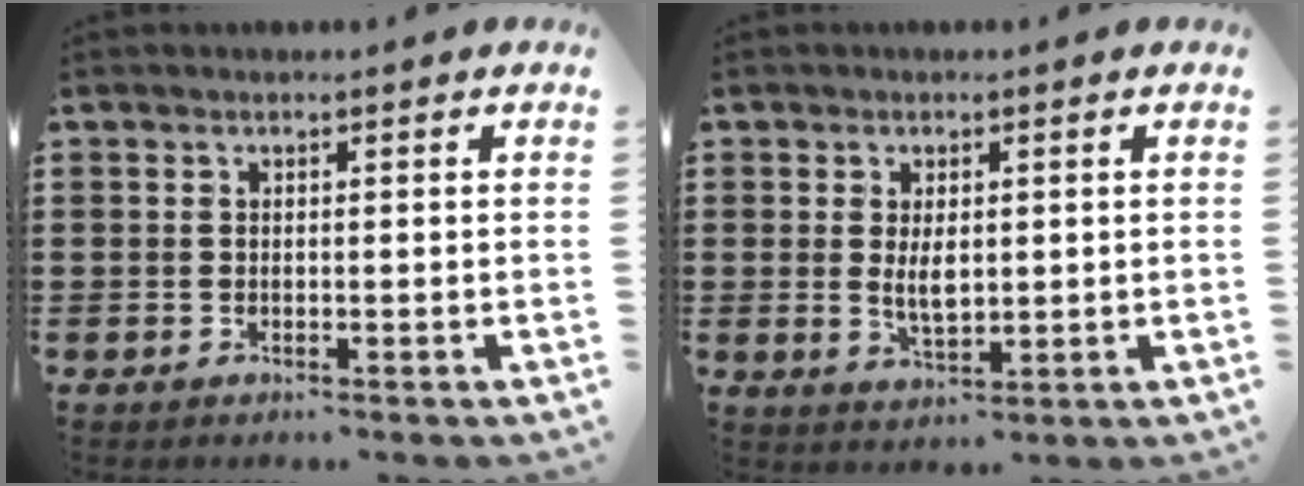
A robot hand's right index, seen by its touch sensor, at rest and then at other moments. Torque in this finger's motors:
{"motor_torque": [1.45, 0.68, 0.29, 0.02]}